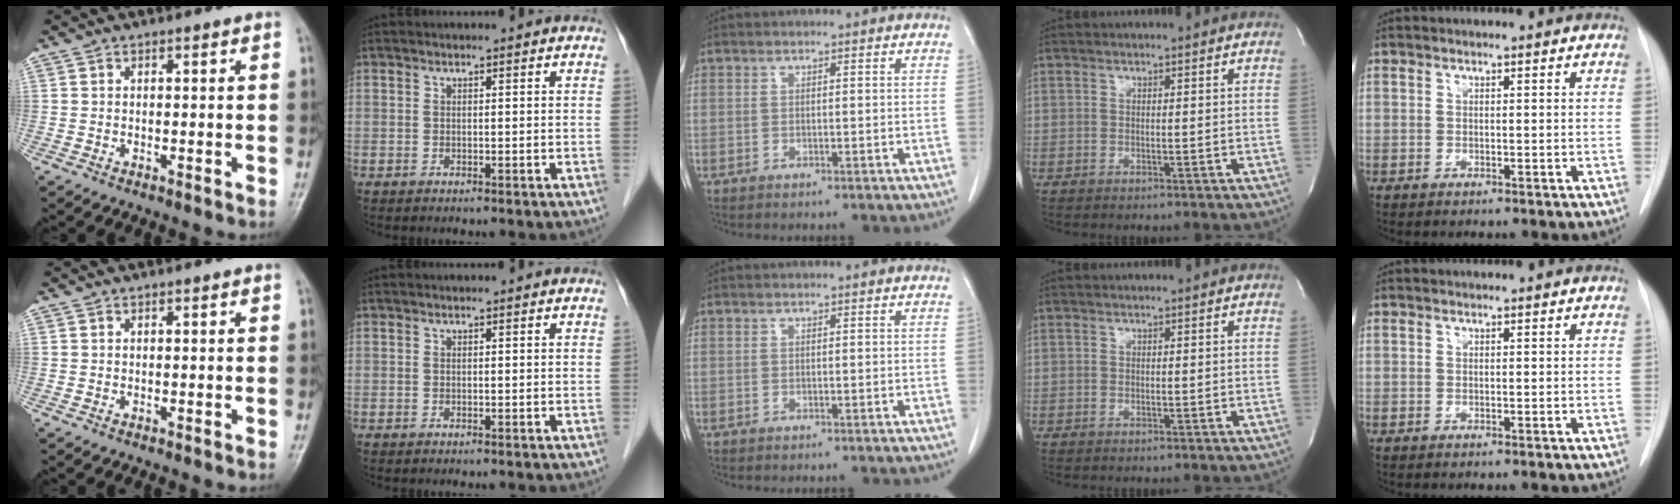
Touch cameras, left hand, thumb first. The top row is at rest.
{}